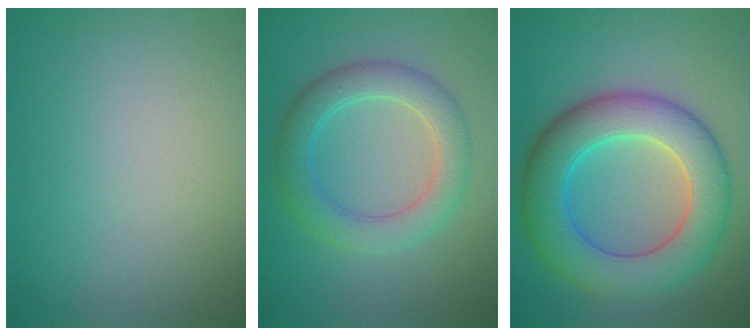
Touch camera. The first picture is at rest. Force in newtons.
{"total": 4.4, "press": 4.4, "slide": 0.2}
{"total": 9.0, "press": 9.0, "slide": 0.3}